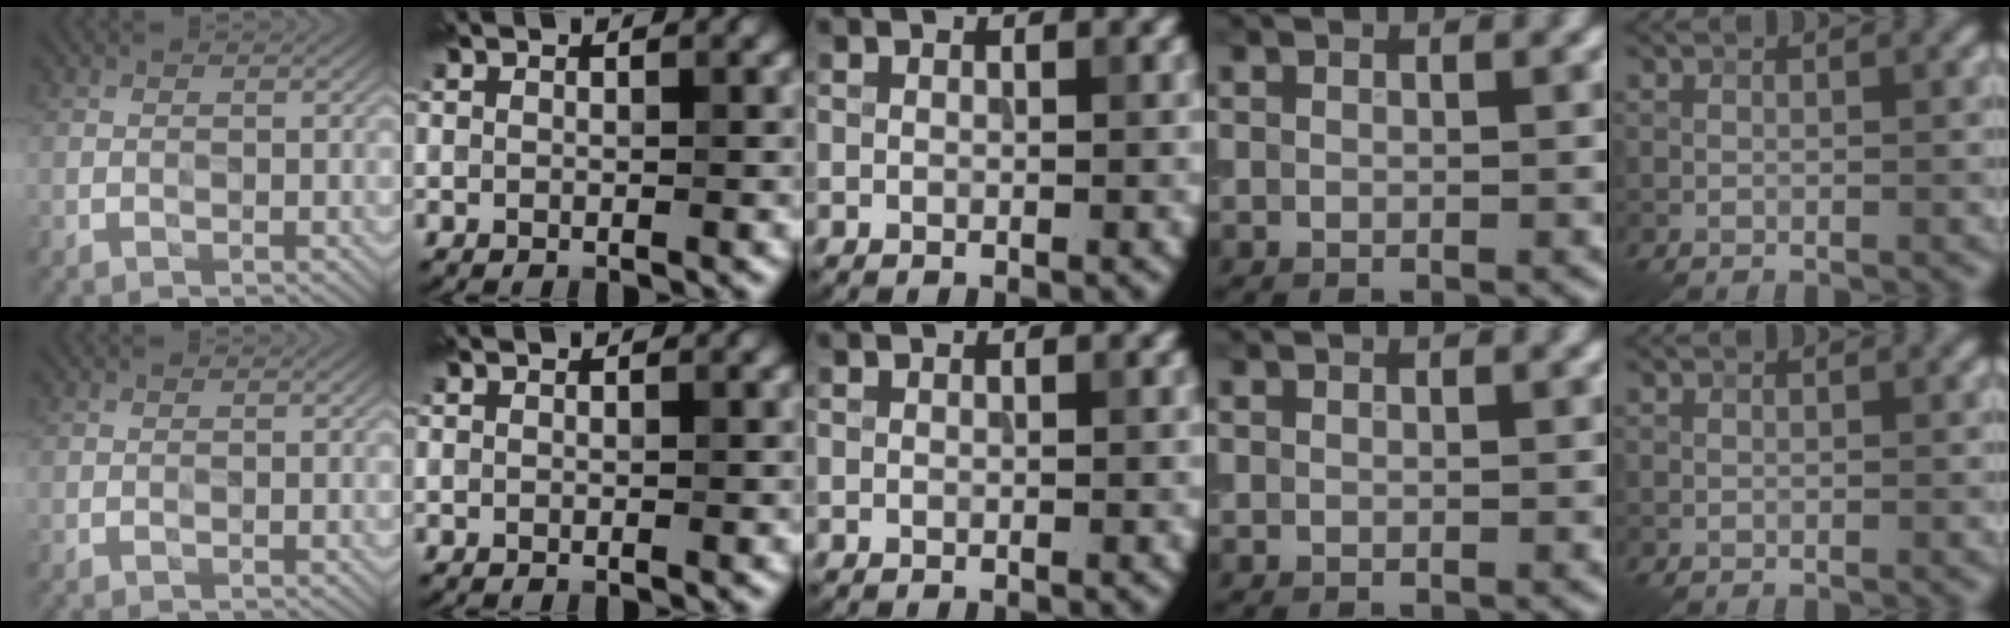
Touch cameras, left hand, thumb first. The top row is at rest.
{}